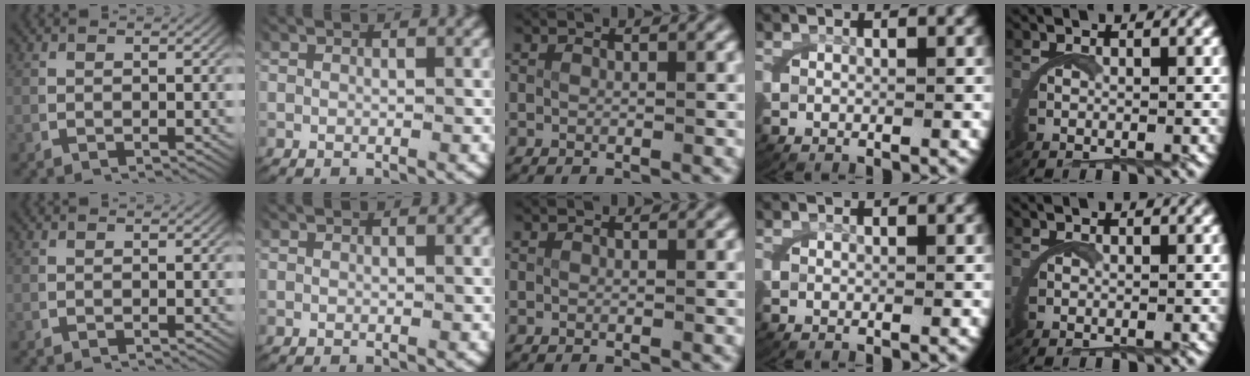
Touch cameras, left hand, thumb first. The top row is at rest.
{}